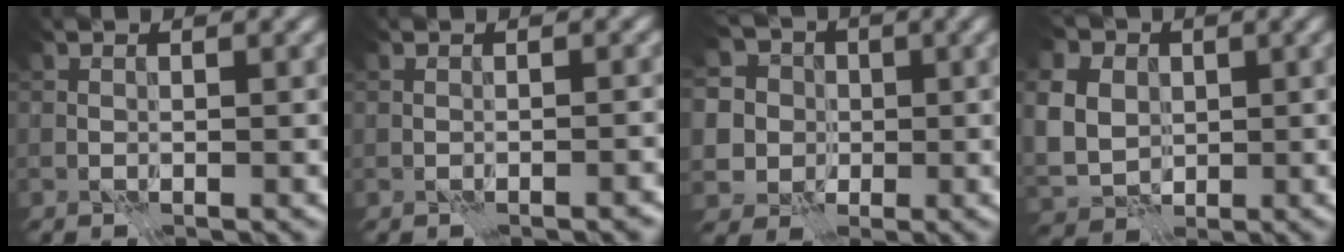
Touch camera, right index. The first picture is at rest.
{"total": 0.8, "force": [-0.7, 0.1, 0.4], "torque": [-0.007, -0.003, -0.009]}
{"total": 7.4, "force": [1.2, 6.9, 2.4], "torque": [-0.055, 0.021, 0.002]}
{"total": 10.5, "force": [2.4, 8.6, 5.5], "torque": [-0.110, 0.023, 0.023]}